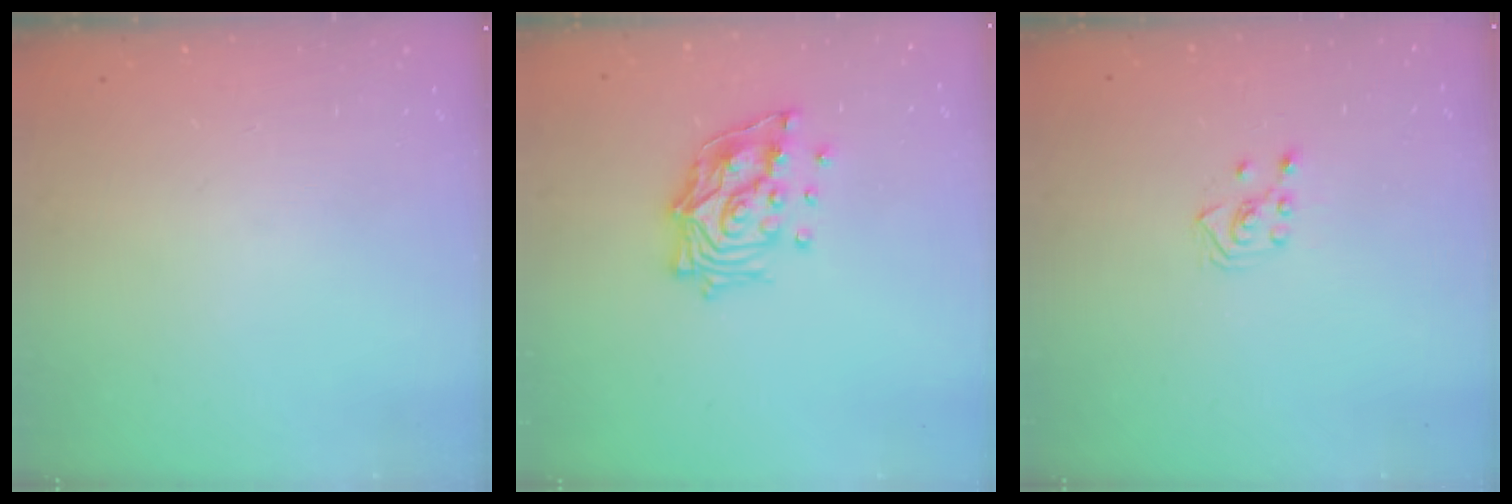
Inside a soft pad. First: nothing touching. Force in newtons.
{"total": 15.1, "press": 15.0, "slide": 1.8}
{"total": 3.7, "press": 3.7, "slide": 0.7}